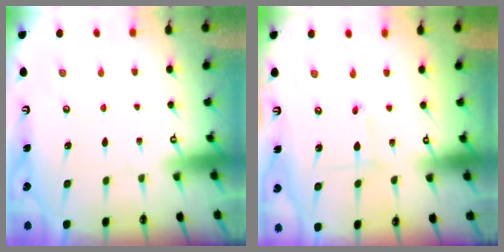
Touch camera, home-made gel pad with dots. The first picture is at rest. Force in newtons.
{"total": 2.3, "press": 2.3, "slide": 0.2}